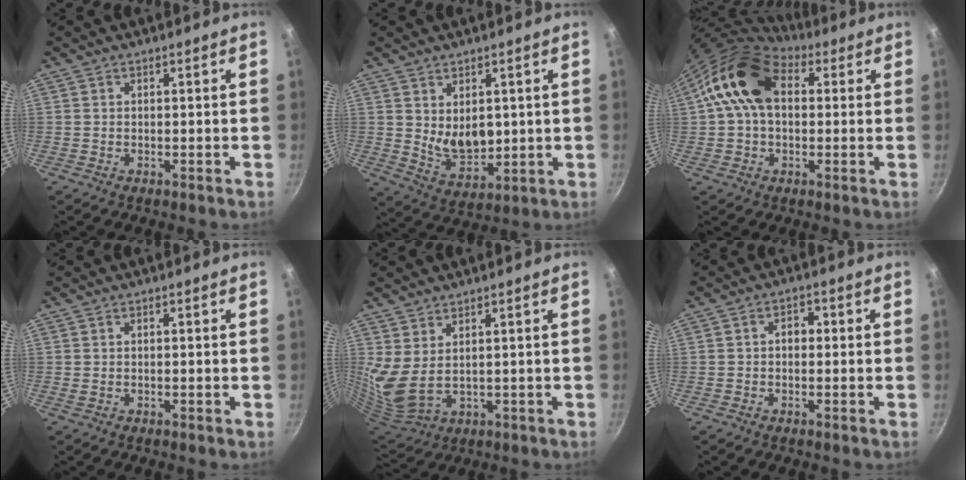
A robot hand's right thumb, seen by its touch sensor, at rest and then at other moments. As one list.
[{"total": 7.5, "force": [1.7, 4.8, 5.5], "torque": [-0.076, -0.030, 0.047]}, {"total": 13.7, "force": [2.7, 9.5, 9.5], "torque": [-0.148, 0.021, 0.029]}, {"total": 0.0}, {"total": 7.0, "force": [3.4, 3.2, 5.2], "torque": [-0.098, -0.044, 0.079]}, {"total": 2.5, "force": [-0.1, 1.9, 1.7], "torque": [-0.013, 0.008, -0.006]}]